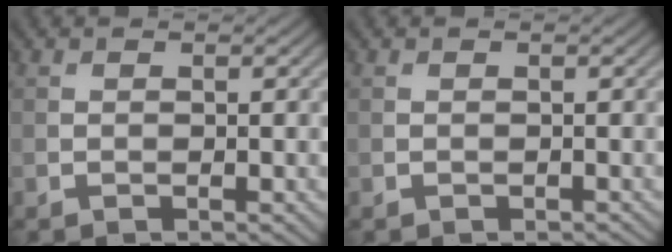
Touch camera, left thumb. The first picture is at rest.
{"total": 0.0}